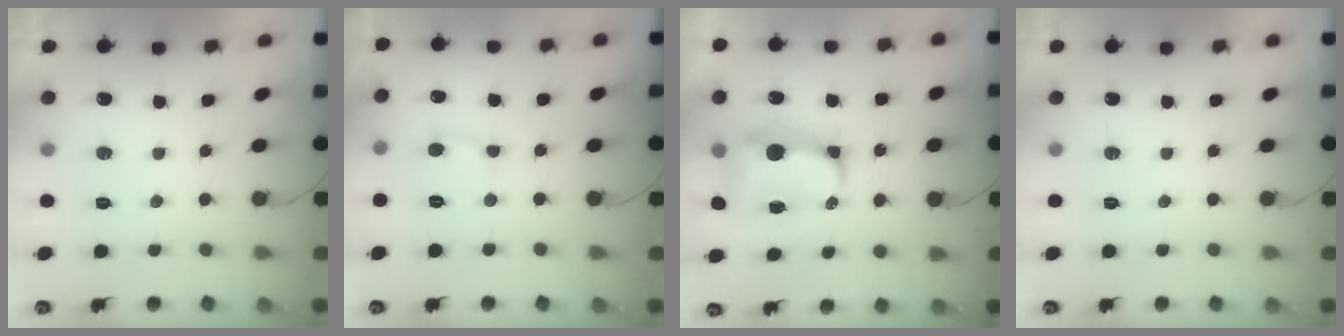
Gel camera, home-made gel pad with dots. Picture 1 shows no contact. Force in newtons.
{"total": 2.6, "press": 2.6, "slide": 0.1}
{"total": 14.7, "press": 14.5, "slide": 2.2}
{"total": 0.0}